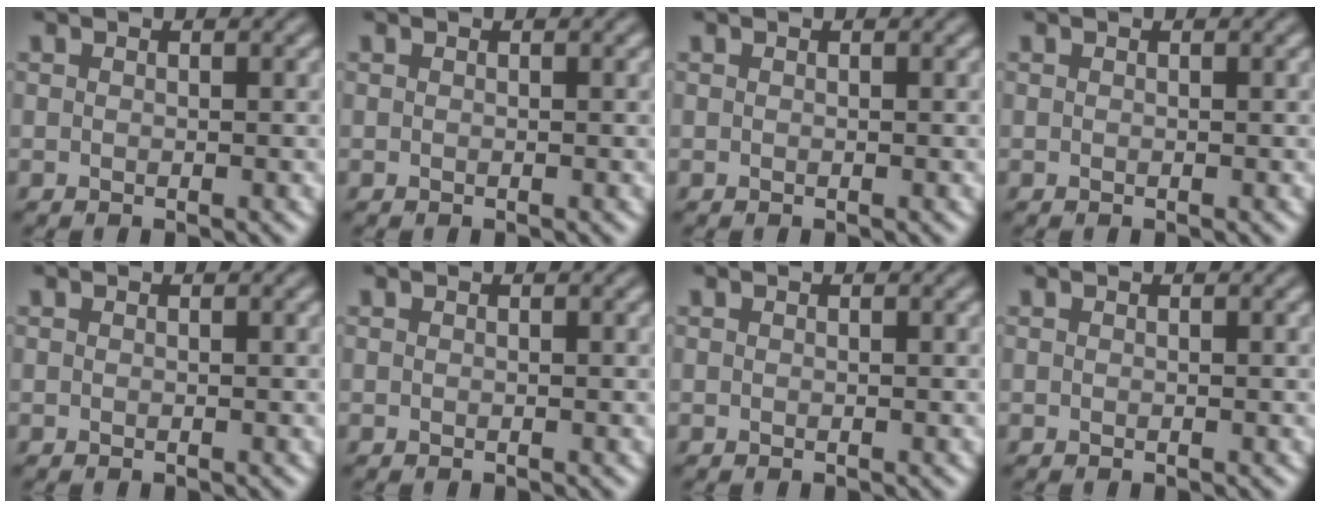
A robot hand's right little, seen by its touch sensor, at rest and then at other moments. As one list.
[{"total": 0.0}, {"total": 0.0}, {"total": 0.0}, {"total": 0.0}, {"total": 0.0}, {"total": 0.0}, {"total": 0.0}]